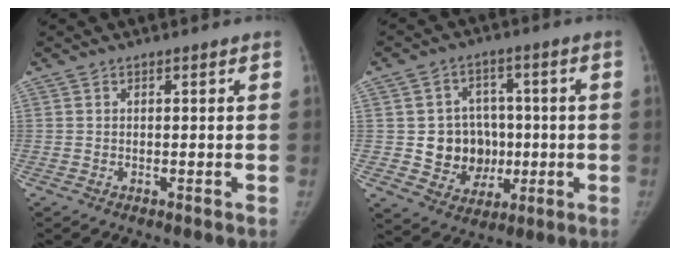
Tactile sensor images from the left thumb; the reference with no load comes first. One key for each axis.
{"total": 11.1, "fx": -0.9, "fy": 9.9, "fz": 5.1, "tx": -0.023, "ty": 0.010, "tz": -0.001}